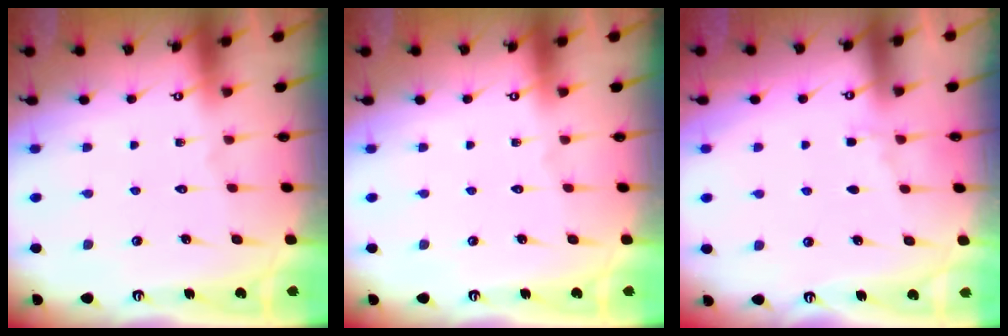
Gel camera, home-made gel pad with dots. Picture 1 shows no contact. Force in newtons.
{"total": 0.0}
{"total": 2.6, "press": 2.6, "slide": 0.4}